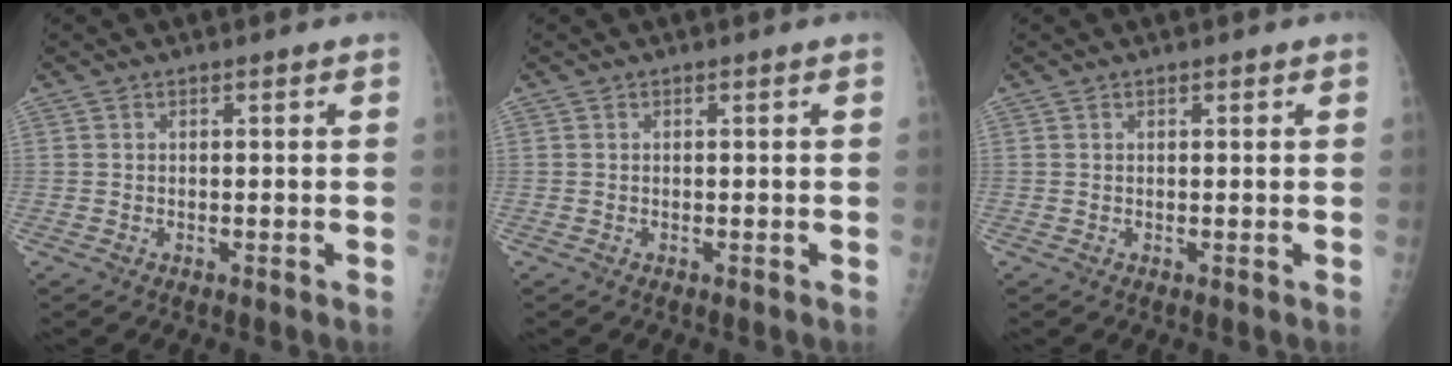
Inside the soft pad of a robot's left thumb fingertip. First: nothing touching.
{"total": 0.0}
{"total": 0.6, "force": [0.4, 0.3, 0.3], "torque": [-0.001, -0.002, 0.004]}